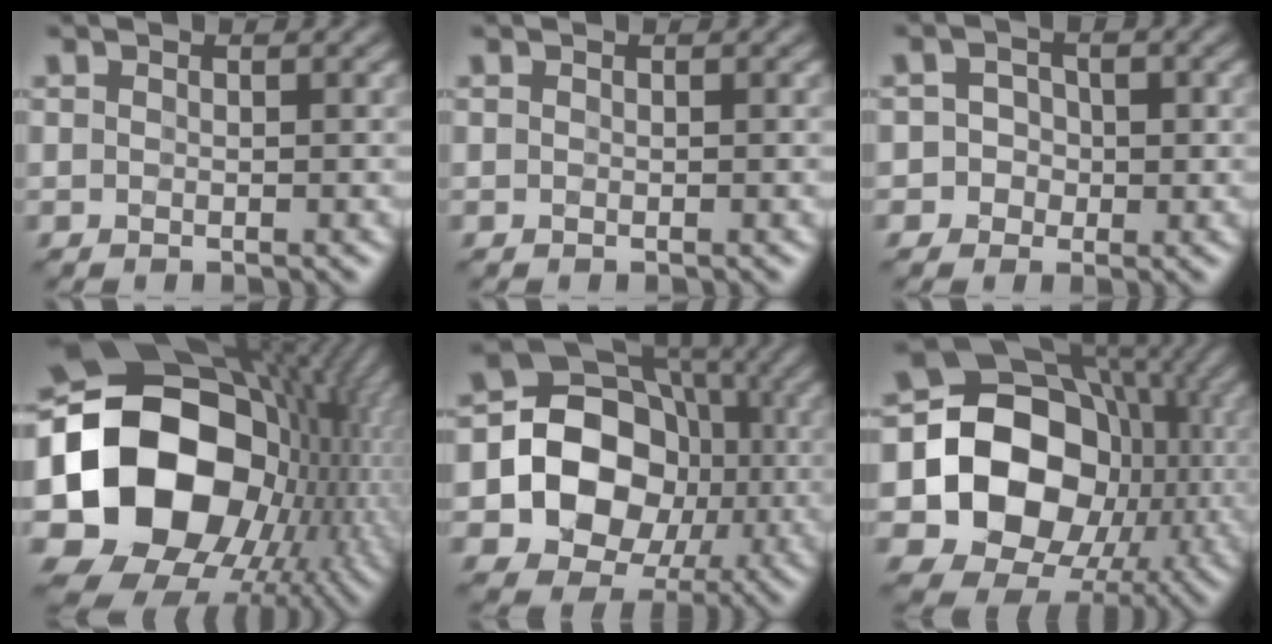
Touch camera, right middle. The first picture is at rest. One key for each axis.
{"total": 0.0}
{"total": 1.9, "fx": -0.7, "fy": 1.8, "fz": 0.3, "tx": 0.014, "ty": 0.006, "tz": -0.024}
{"total": 20.0, "fx": -0.7, "fy": 15.5, "fz": 12.7, "tx": -0.267, "ty": -0.006, "tz": 0.003}
{"total": 13.1, "fx": -1.7, "fy": 11.2, "fz": 6.5, "tx": -0.103, "ty": -0.003, "tz": -0.056}
{"total": 15.5, "fx": -1.7, "fy": 12.8, "fz": 8.7, "tx": -0.142, "ty": -0.014, "tz": -0.043}